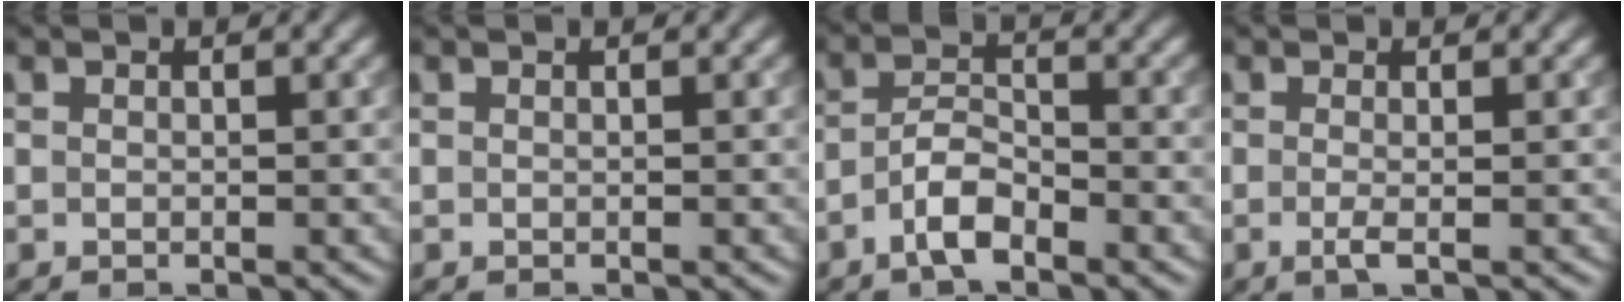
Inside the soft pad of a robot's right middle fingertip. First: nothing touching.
{"total": 0.0}
{"total": 3.3, "force": [-2.0, 1.1, 2.3], "torque": [-0.047, 0.007, -0.045]}
{"total": 1.7, "force": [-0.3, 0.5, 1.6], "torque": [-0.028, -0.006, -0.009]}